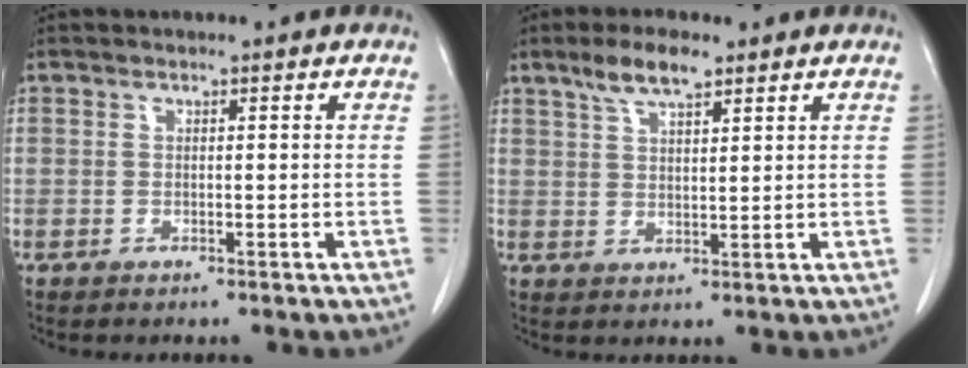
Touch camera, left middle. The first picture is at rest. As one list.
[{"total": 5.6, "force": [4.0, 1.3, 3.7], "torque": [-0.076, 0.007, 0.075]}]